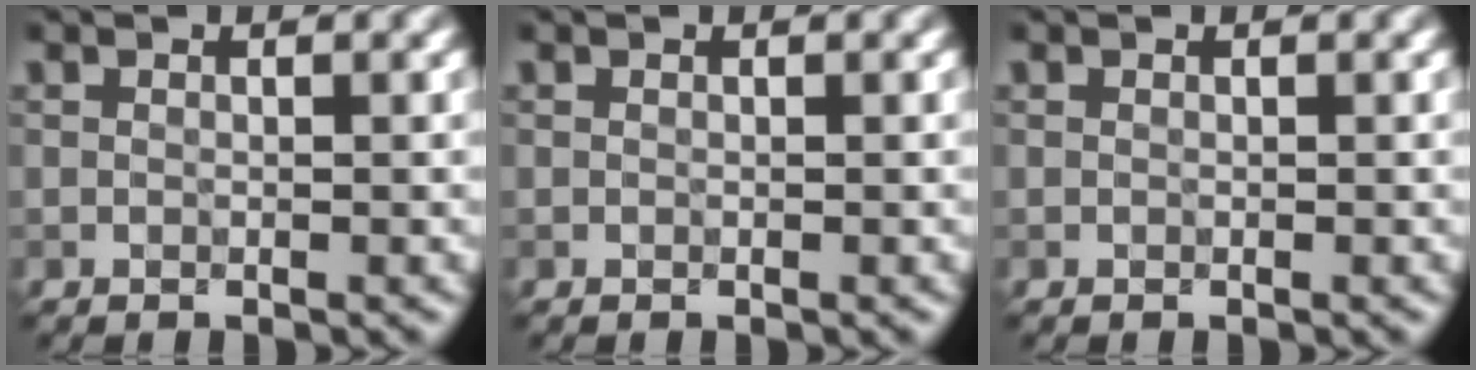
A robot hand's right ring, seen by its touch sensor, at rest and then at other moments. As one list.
[{"total": 0.0}, {"total": 0.0}]